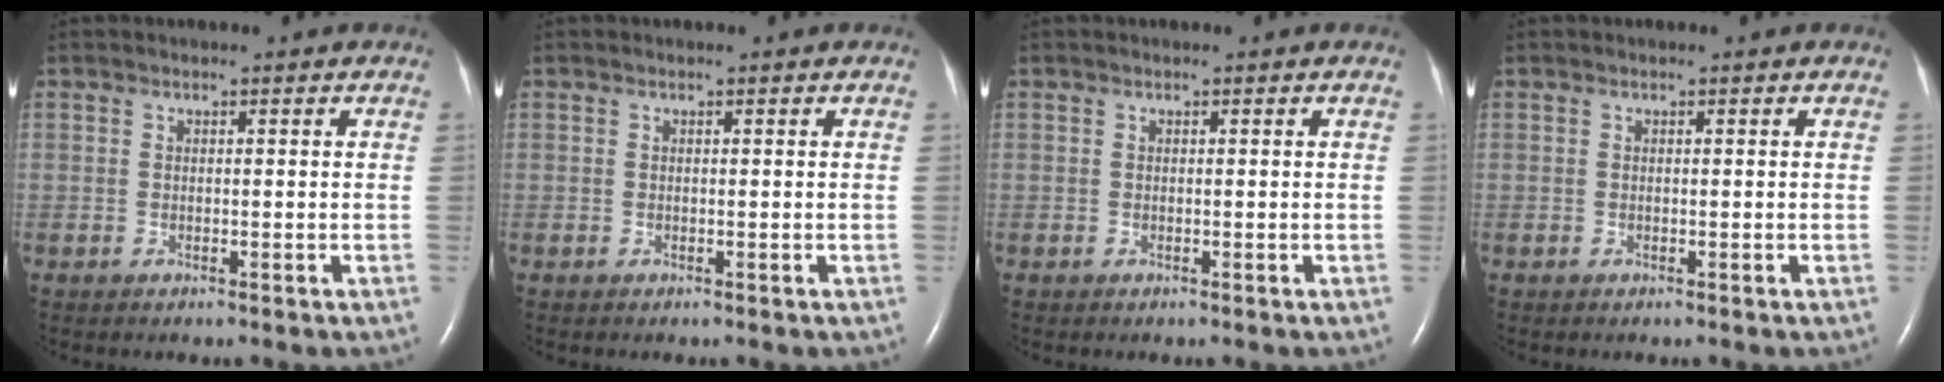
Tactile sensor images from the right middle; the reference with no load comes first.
{"total": 0.0}
{"total": 0.0}
{"total": 0.0}